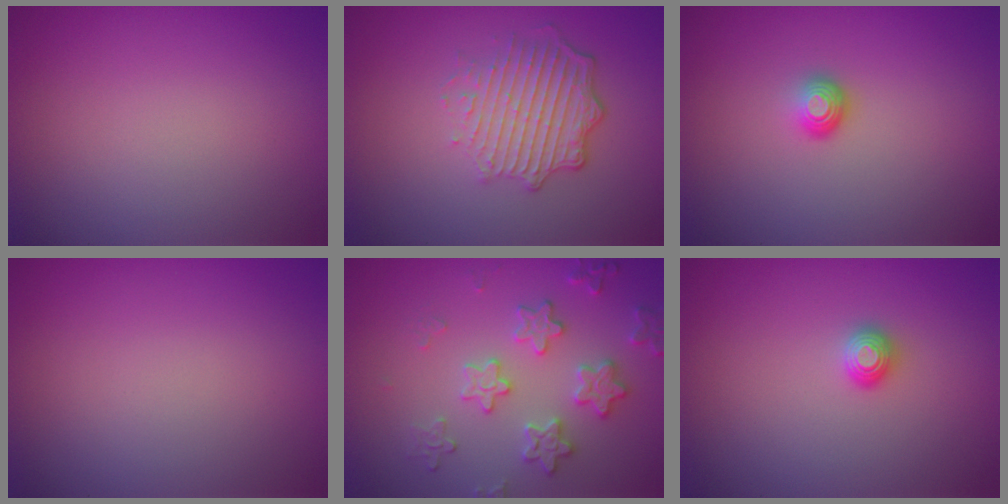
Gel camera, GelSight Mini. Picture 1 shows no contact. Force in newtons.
{"total": 5.0, "press": 3.5, "slide": 3.5}
{"total": 1.4, "press": 1.1, "slide": 1.0}
{"total": 0.0}
{"total": 3.6, "press": 3.6, "slide": 0.7}
{"total": 1.1, "press": 1.1, "slide": 0.1}